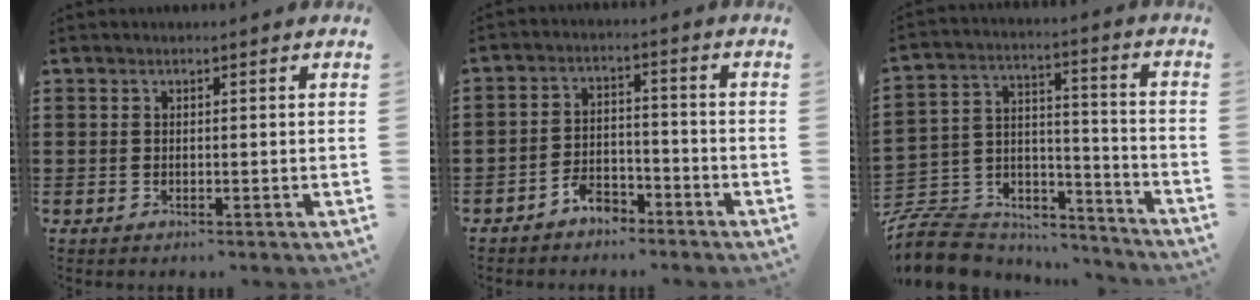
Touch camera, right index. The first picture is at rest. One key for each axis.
{"total": 3.9, "fx": -3.3, "fy": 1.7, "fz": 1.2, "tx": -0.022, "ty": 0.012, "tz": -0.063}
{"total": 8.5, "fx": -7.6, "fy": 3.6, "fz": 1.5, "tx": -0.050, "ty": 0.007, "tz": -0.149}